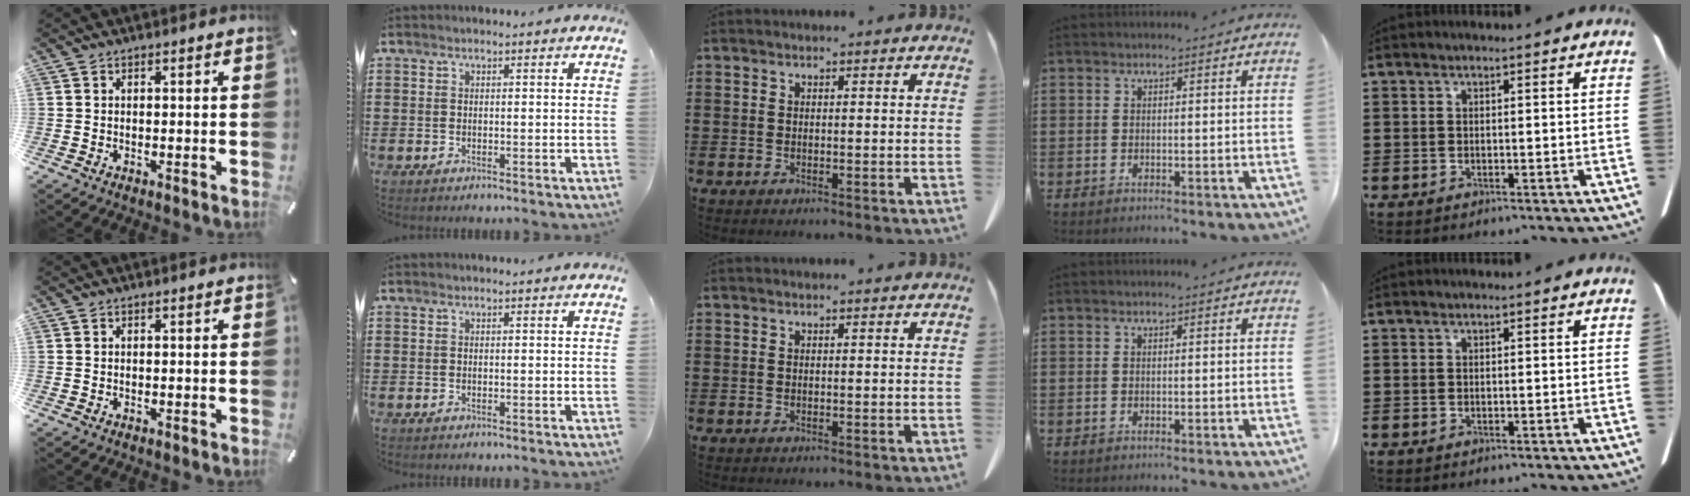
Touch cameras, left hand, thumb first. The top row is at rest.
{}